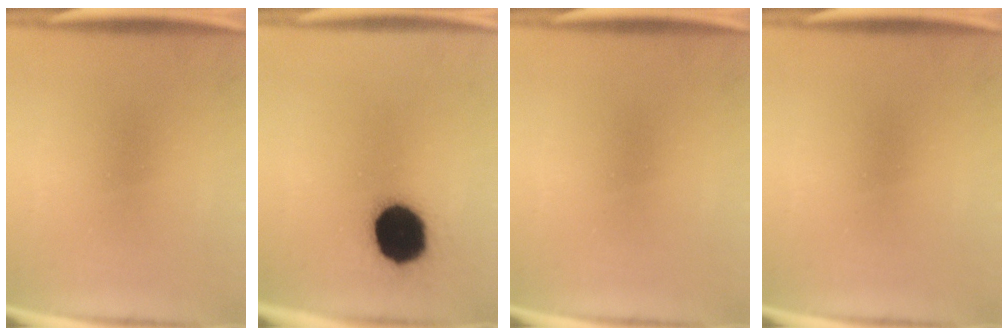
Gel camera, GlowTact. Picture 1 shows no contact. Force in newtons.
{"total": 16.9}
{"total": 0.0}
{"total": 0.0}